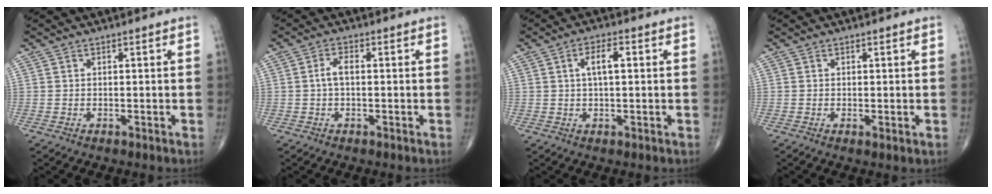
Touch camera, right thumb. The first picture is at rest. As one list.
[{"total": 2.6, "force": [-0.1, 1.2, 2.3], "torque": [-0.046, 0.009, -0.005]}, {"total": 4.4, "force": [0.9, 1.7, 4.0], "torque": [-0.072, 0.008, 0.014]}, {"total": 0.8, "force": [0.0, 0.2, 0.8], "torque": [-0.016, -0.004, -0.002]}]